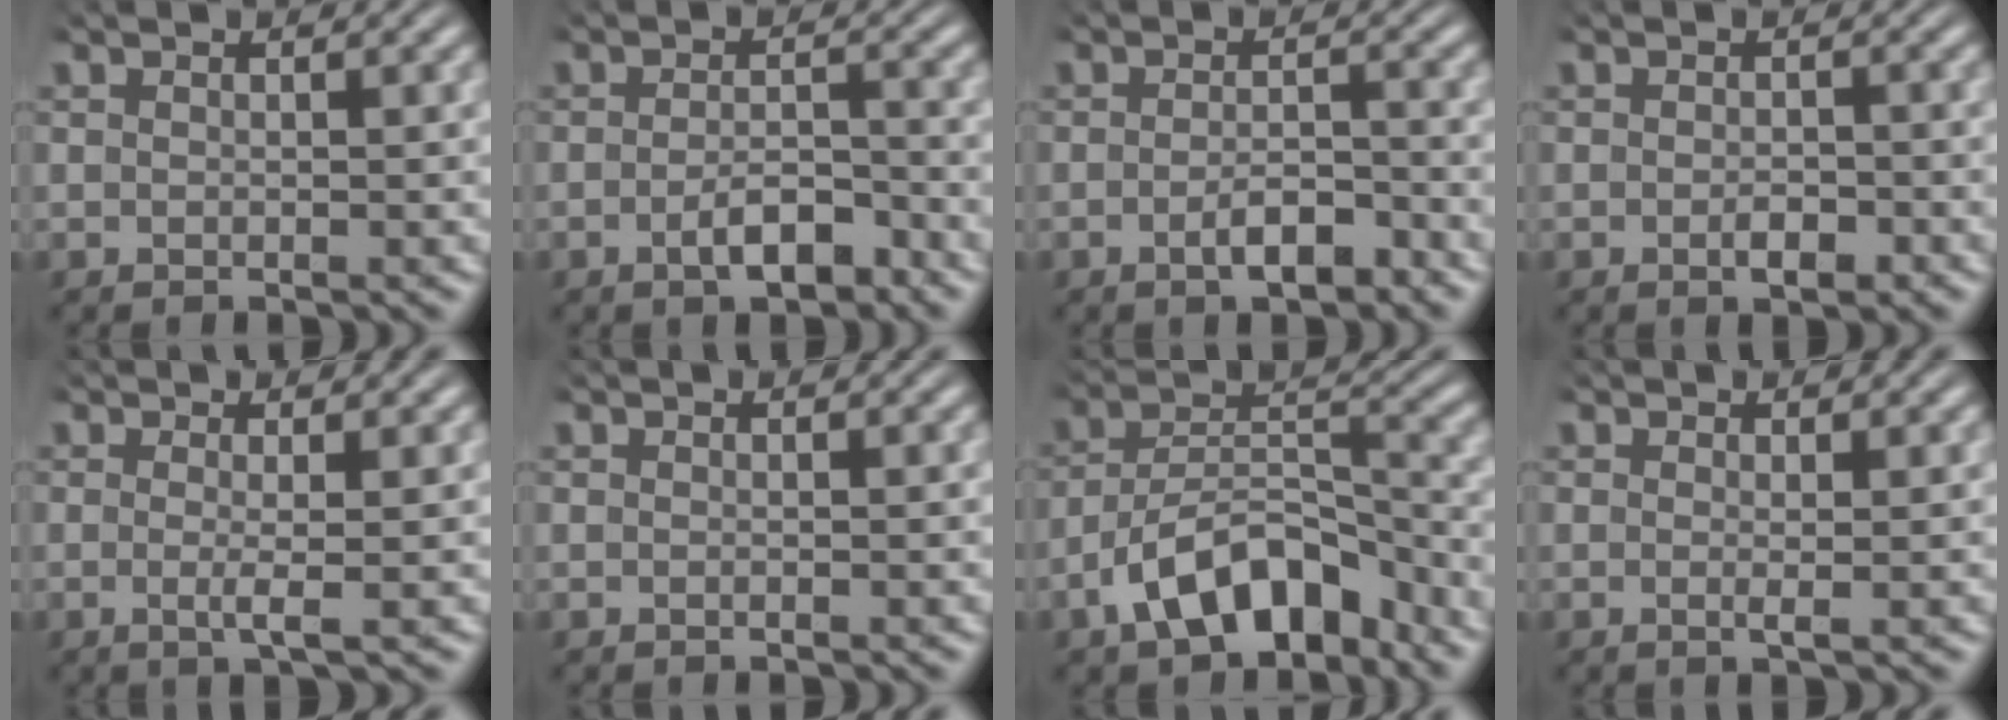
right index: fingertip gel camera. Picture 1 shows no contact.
{"total": 3.1, "force": [-2.1, 1.0, 2.0], "torque": [-0.027, -0.004, -0.038]}
{"total": 2.6, "force": [-1.9, 0.7, 1.7], "torque": [-0.020, -0.001, -0.036]}
{"total": 1.5, "force": [-0.8, 0.7, 1.1], "torque": [-0.016, 0.000, -0.015]}
{"total": 1.7, "force": [-0.2, -0.3, 1.6], "torque": [-0.038, -0.013, 0.000]}
{"total": 0.0}
{"total": 7.2, "force": [-4.3, 3.5, 4.6], "torque": [-0.073, -0.008, -0.064]}
{"total": 0.9, "force": [0.0, -0.3, 0.9], "torque": [-0.017, -0.006, 0.001]}